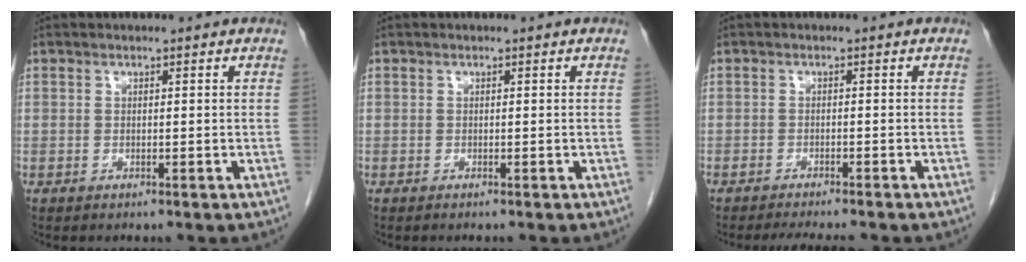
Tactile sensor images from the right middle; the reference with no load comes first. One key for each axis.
{"total": 0.0}
{"total": 5.3, "fx": -4.7, "fy": 0.6, "fz": 2.3, "tx": -0.028, "ty": -0.008, "tz": -0.068}